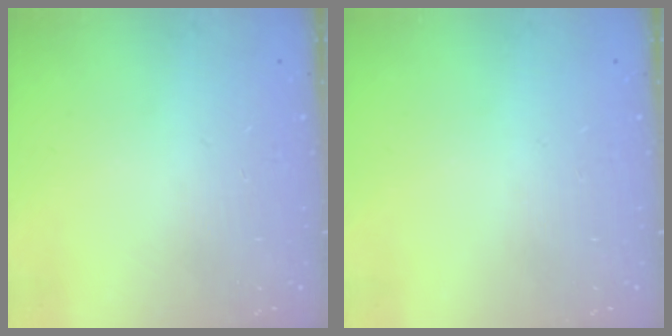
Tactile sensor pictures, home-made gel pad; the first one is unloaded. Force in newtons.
{"total": 0.0}